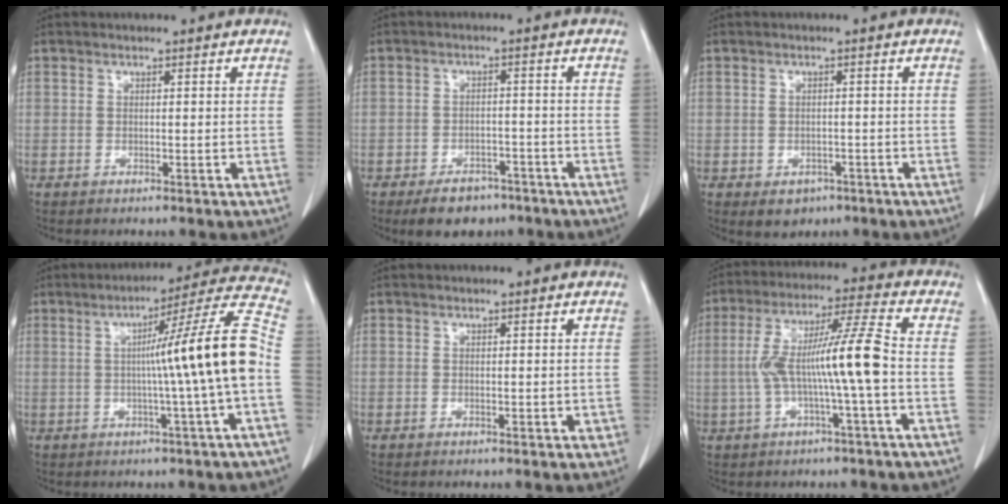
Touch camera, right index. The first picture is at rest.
{"total": 6.4, "force": [-4.7, 3.4, 2.7], "torque": [-0.043, 0.001, -0.069]}
{"total": 2.6, "force": [-1.4, 1.9, 1.1], "torque": [-0.010, 0.001, -0.010]}
{"total": 14.5, "force": [-1.0, -2.2, 14.3], "torque": [-0.196, 0.013, -0.019]}
{"total": 1.1, "force": [-0.2, 0.6, 1.0], "torque": [-0.010, 0.000, 0.000]}
{"total": 11.3, "force": [-1.3, -0.5, 11.3], "torque": [-0.218, 0.023, -0.026]}